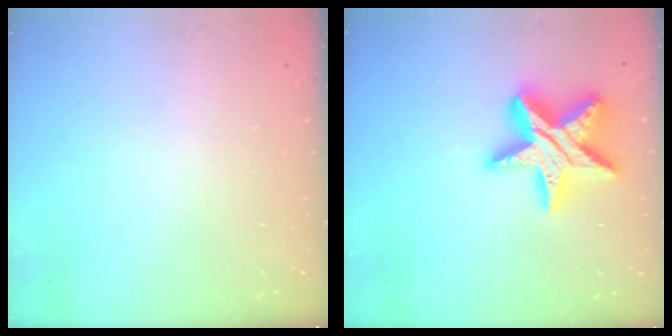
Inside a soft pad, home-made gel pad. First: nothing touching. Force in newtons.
{"total": 18.7, "press": 18.6, "slide": 1.1}